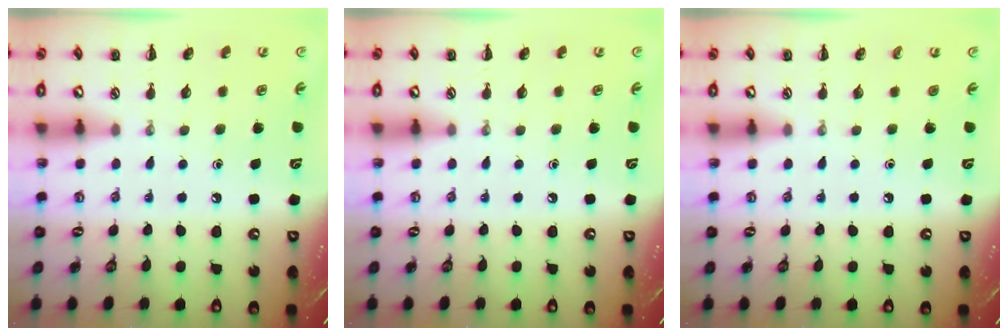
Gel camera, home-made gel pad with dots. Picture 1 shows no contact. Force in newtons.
{"total": 0.0}
{"total": 0.0}